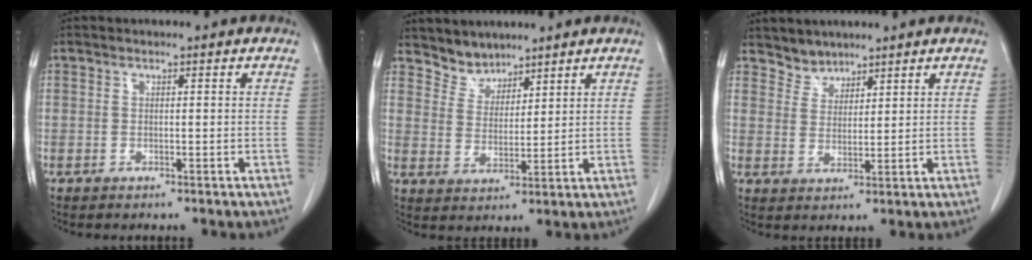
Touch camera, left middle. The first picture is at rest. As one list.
[{"total": 4.4, "force": [4.0, 1.8, -0.2], "torque": [0.007, 0.006, 0.080]}, {"total": 3.3, "force": [3.0, 1.4, -0.4], "torque": [0.015, 0.003, 0.054]}]